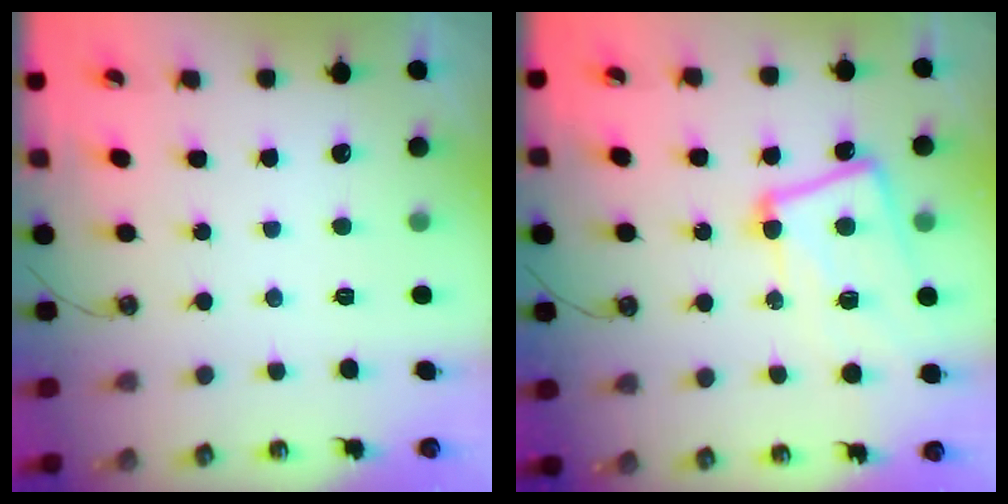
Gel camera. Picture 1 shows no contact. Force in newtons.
{"total": 12.2, "press": 12.1, "slide": 1.9}